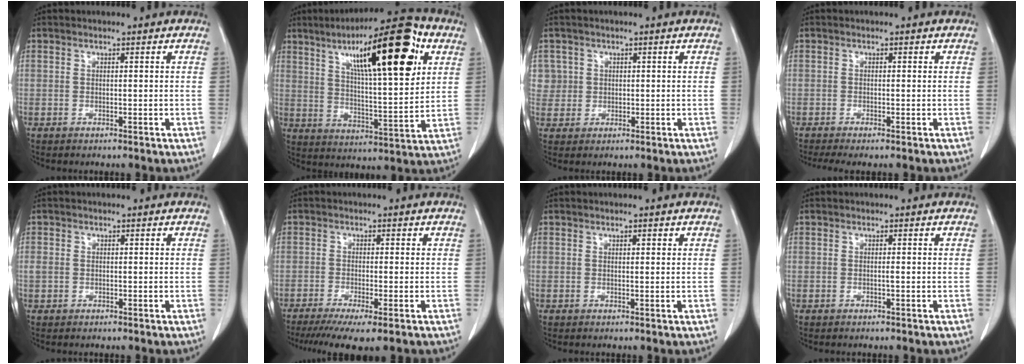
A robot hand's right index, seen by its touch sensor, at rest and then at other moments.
{"total": 20.9, "force": [9.4, 3.7, 18.3], "torque": [-0.278, 0.022, 0.145]}
{"total": 3.3, "force": [1.0, 3.2, -0.3], "torque": [0.025, 0.009, 0.020]}
{"total": 3.0, "force": [-2.0, 0.5, 2.1], "torque": [-0.037, -0.005, -0.033]}
{"total": 1.3, "force": [0.0, 1.2, 0.6], "torque": [-0.018, 0.012, 0.005]}
{"total": 7.8, "force": [-5.4, 0.8, 5.7], "torque": [-0.089, -0.018, -0.086]}
{"total": 0.6, "force": [0.4, 0.2, 0.5], "torque": [-0.009, -0.001, 0.005]}
{"total": 0.0}